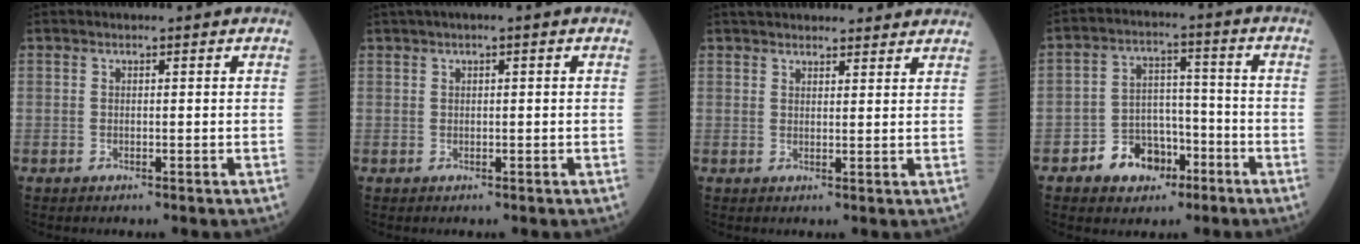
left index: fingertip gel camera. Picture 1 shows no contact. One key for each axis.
{"total": 1.1, "fx": 0.3, "fy": 0.0, "fz": 1.1, "tx": -0.026, "ty": 0.013, "tz": 0.005}
{"total": 11.6, "fx": 10.5, "fy": 2.9, "fz": 3.9, "tx": -0.038, "ty": 0.030, "tz": 0.132}
{"total": 7.8, "fx": -4.5, "fy": 5.5, "fz": 3.3, "tx": -0.061, "ty": 0.019, "tz": -0.070}